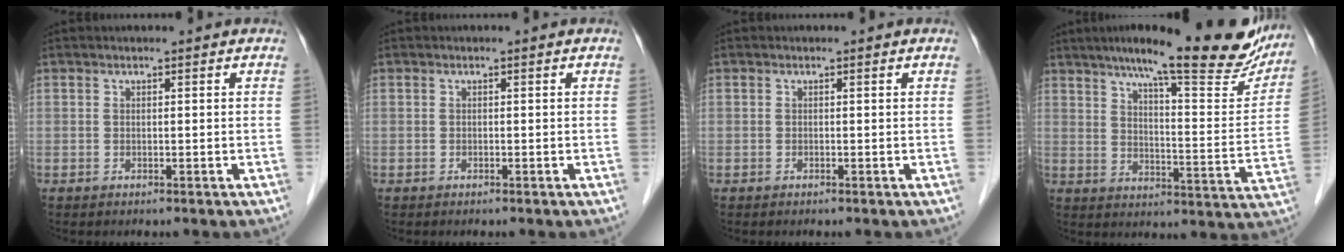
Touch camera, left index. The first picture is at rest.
{"total": 0.0}
{"total": 0.0}
{"total": 24.1, "force": [19.2, 3.7, 14.1], "torque": [-0.197, -0.011, 0.252]}